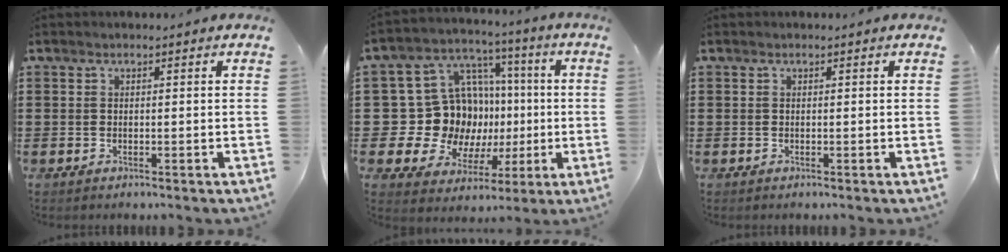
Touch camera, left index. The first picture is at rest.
{"total": 15.5, "force": [-0.5, 14.4, 5.7], "torque": [-0.148, -0.018, 0.022]}
{"total": 0.0}